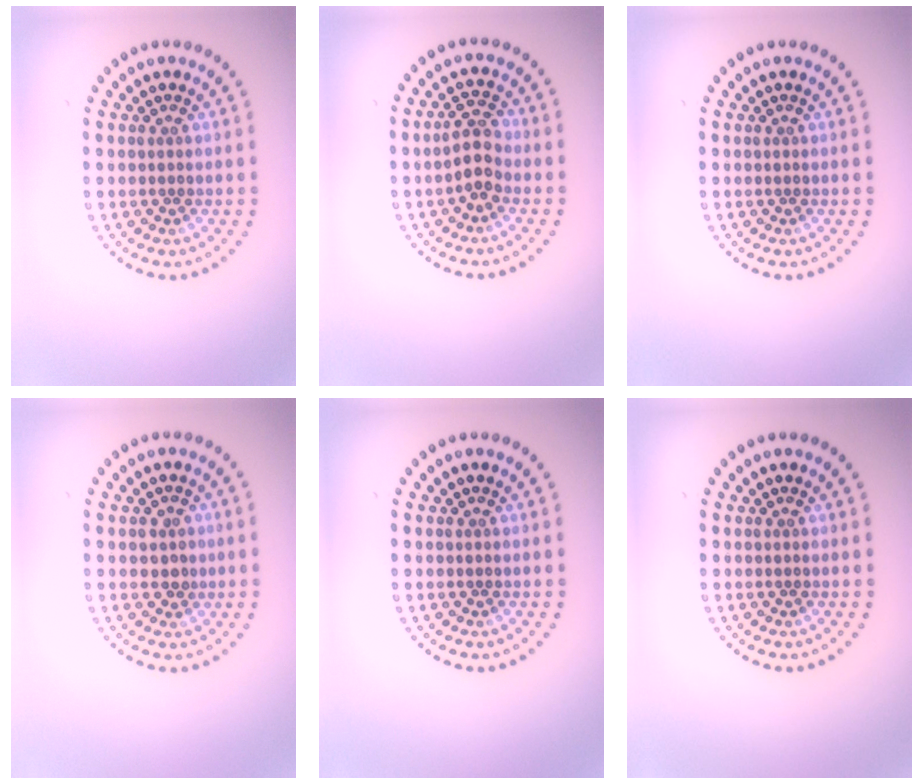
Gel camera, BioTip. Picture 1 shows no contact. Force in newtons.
{"total": 2.7, "press": 2.6, "slide": 0.7}
{"total": 0.0}
{"total": 1.7, "press": 1.6, "slide": 0.6}
{"total": 0.0}
{"total": 0.0}